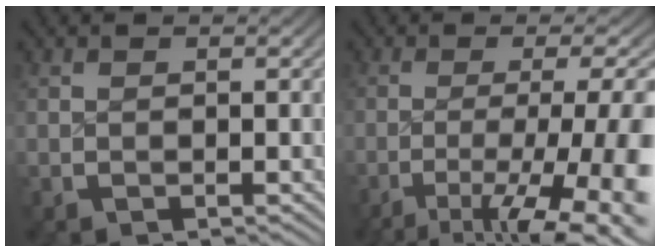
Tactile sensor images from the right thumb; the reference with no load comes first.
{"total": 10.6, "force": [-4.1, 4.5, 8.7], "torque": [-0.144, -0.029, -0.045]}